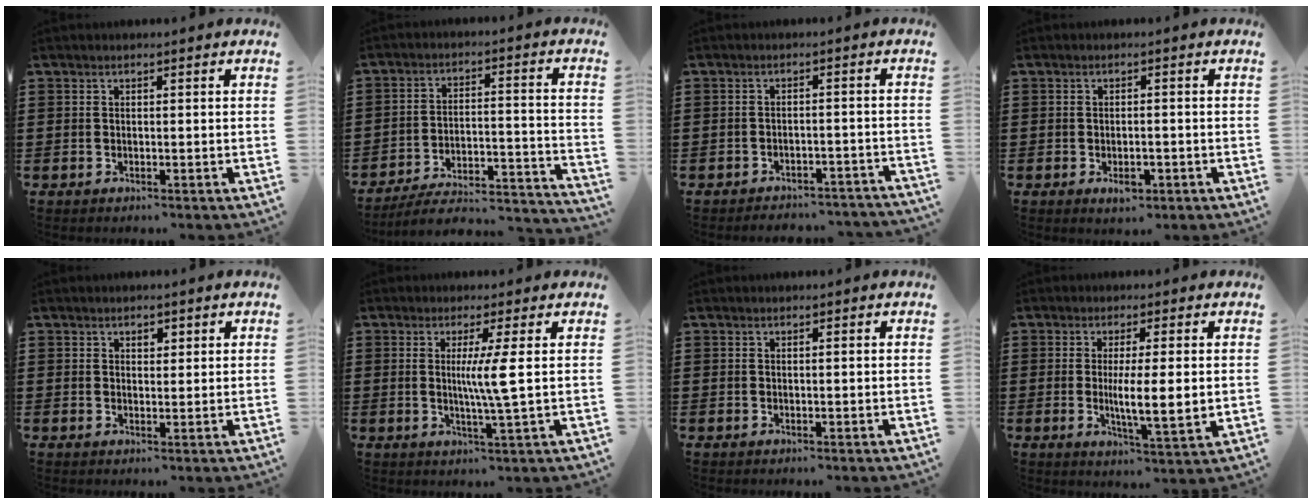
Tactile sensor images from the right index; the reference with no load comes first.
{"total": 4.5, "force": [-4.0, 0.7, 1.9], "torque": [-0.035, -0.013, -0.083]}
{"total": 2.7, "force": [-2.7, 0.2, 0.1], "torque": [-0.006, -0.001, -0.057]}
{"total": 2.6, "force": [-1.1, 1.2, 2.0], "torque": [-0.037, 0.001, -0.019]}
{"total": 1.2, "force": [0.7, 0.8, 0.5], "torque": [-0.002, 0.001, 0.011]}
{"total": 5.3, "force": [0.8, -0.8, 5.2], "torque": [-0.099, -0.011, 0.008]}
{"total": 0.0}
{"total": 5.8, "force": [0.1, 0.8, 5.7], "torque": [-0.094, -0.007, -0.002]}